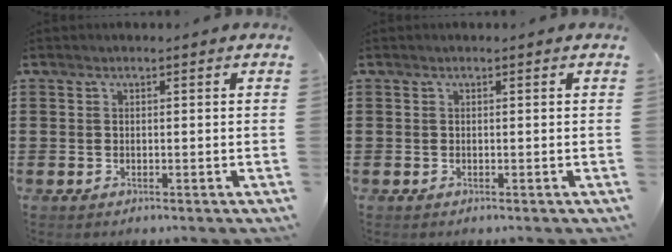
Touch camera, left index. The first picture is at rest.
{"total": 0.0}